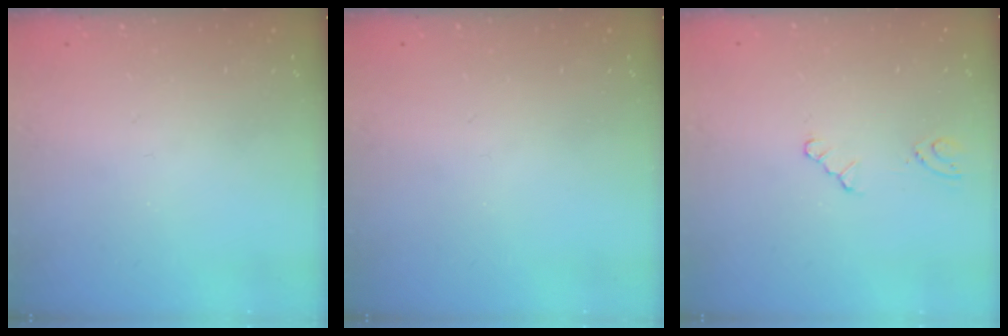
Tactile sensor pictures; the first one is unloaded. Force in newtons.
{"total": 0.0}
{"total": 2.1, "press": 2.1, "slide": 0.3}